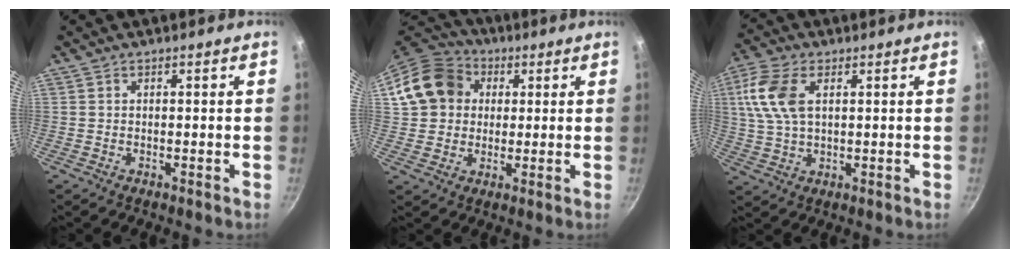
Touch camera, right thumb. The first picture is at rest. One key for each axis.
{"total": 13.8, "fx": 3.4, "fy": 11.8, "fz": 6.4, "tx": -0.100, "ty": 0.026, "tz": 0.051}
{"total": 10.5, "fx": 2.8, "fy": 5.9, "fz": 8.2, "tx": -0.169, "ty": 0.007, "tz": 0.051}